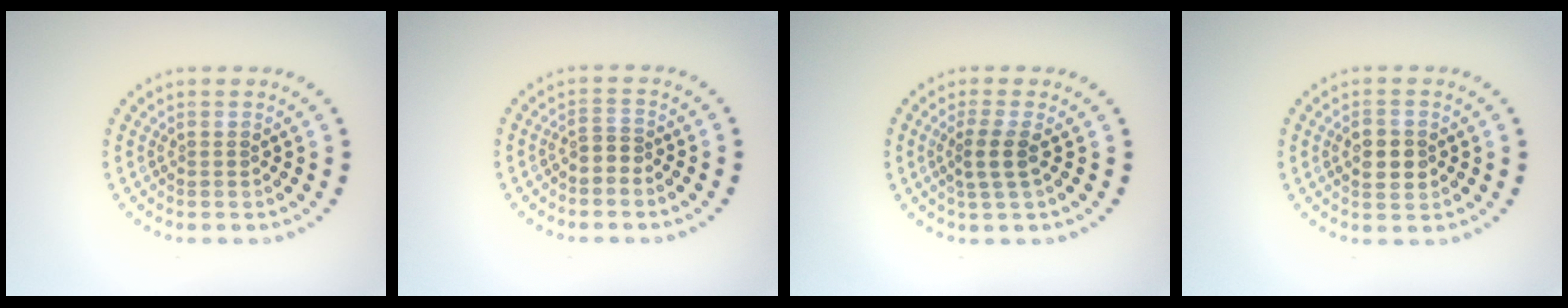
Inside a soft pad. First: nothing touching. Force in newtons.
{"total": 1.6, "press": 1.3, "slide": 0.9}
{"total": 2.2, "press": 1.8, "slide": 1.3}
{"total": 2.9, "press": 2.9, "slide": 0.1}